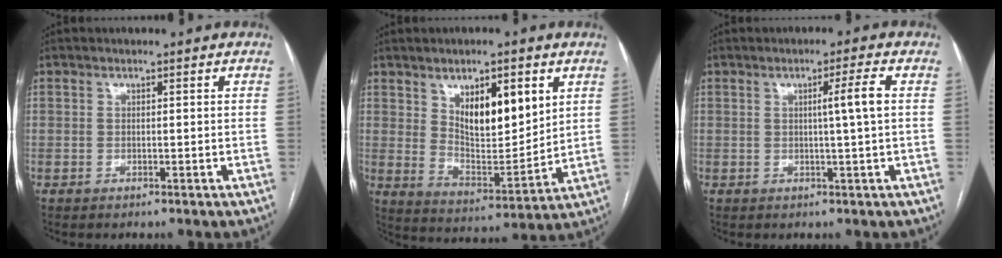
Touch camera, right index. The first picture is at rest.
{"total": 11.7, "force": [5.1, 4.2, 9.6], "torque": [-0.156, -0.006, 0.096]}
{"total": 3.7, "force": [0.4, -1.0, 3.6], "torque": [-0.058, 0.001, 0.007]}